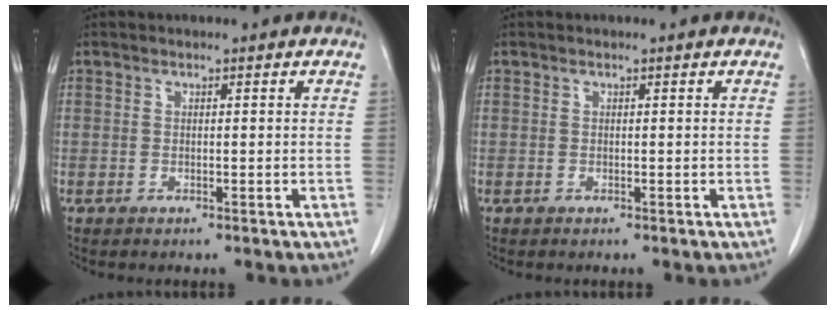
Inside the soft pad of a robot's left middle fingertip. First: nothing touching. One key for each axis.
{"total": 0.0}